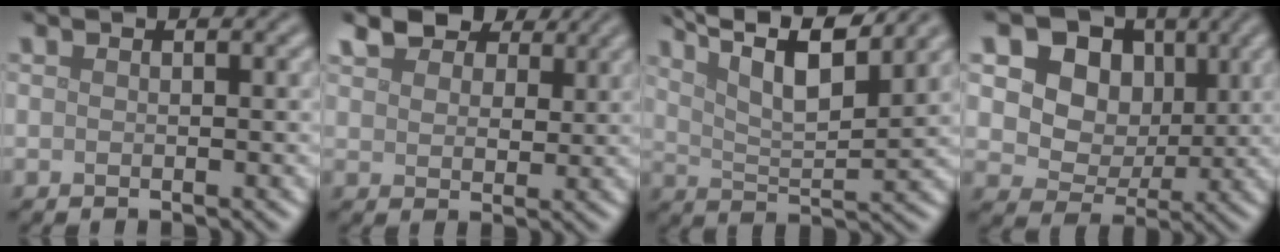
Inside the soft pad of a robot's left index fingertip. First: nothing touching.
{"total": 5.2, "force": [3.8, 2.8, 2.2], "torque": [-0.050, 0.002, 0.064]}
{"total": 11.1, "force": [8.0, 3.1, 7.2], "torque": [-0.117, 0.019, 0.094]}
{"total": 11.5, "force": [4.4, 8.9, 5.9], "torque": [-0.109, 0.021, 0.073]}